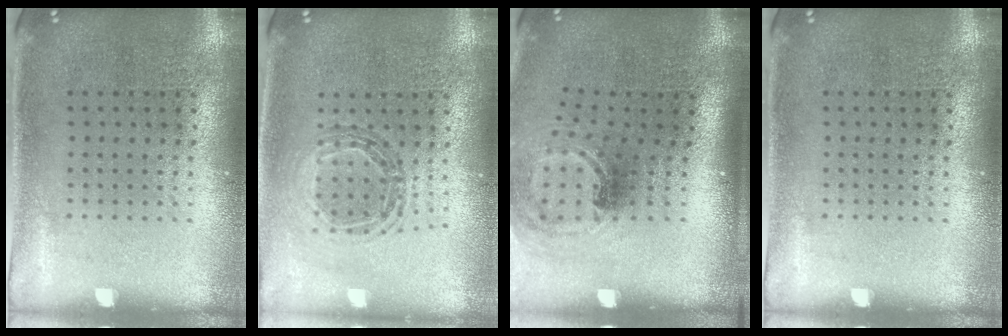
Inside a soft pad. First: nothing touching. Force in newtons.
{"total": 0.8, "press": 0.8, "slide": 0.1}
{"total": 1.5, "press": 1.1, "slide": 0.9}
{"total": 0.0}